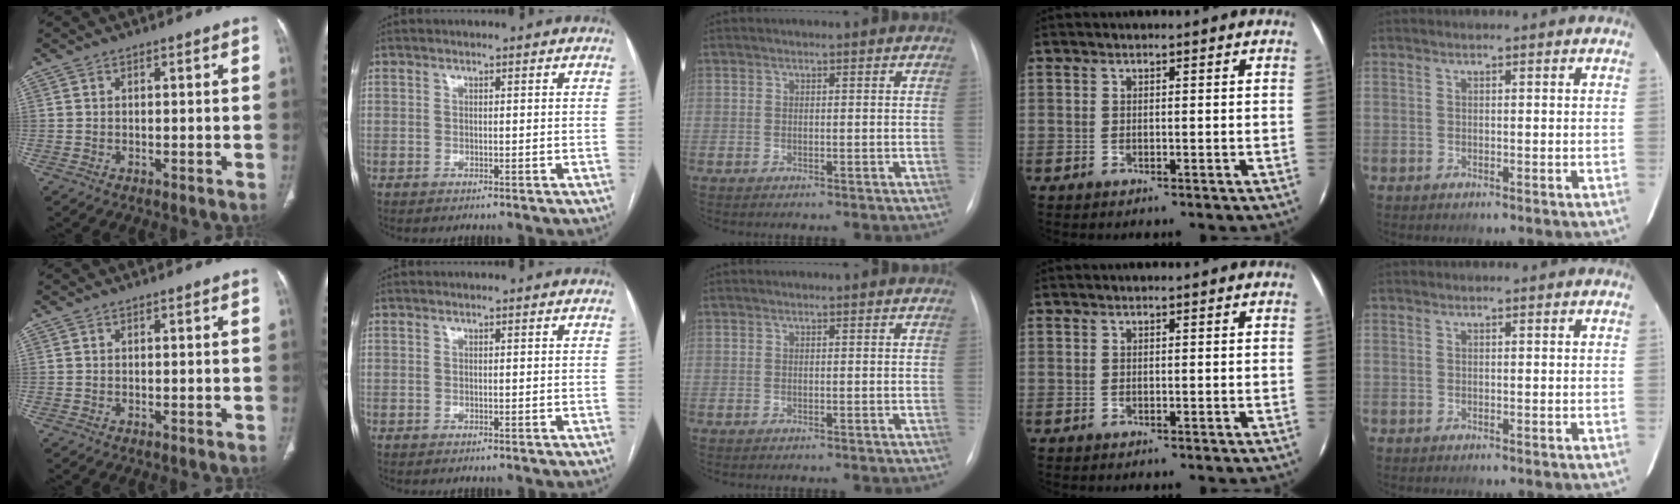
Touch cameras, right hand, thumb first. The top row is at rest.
{}